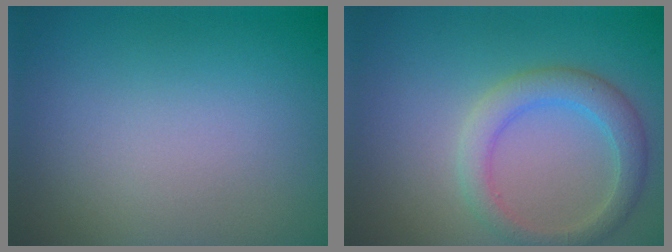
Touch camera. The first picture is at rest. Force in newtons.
{"total": 3.4, "press": 3.4, "slide": 0.3}